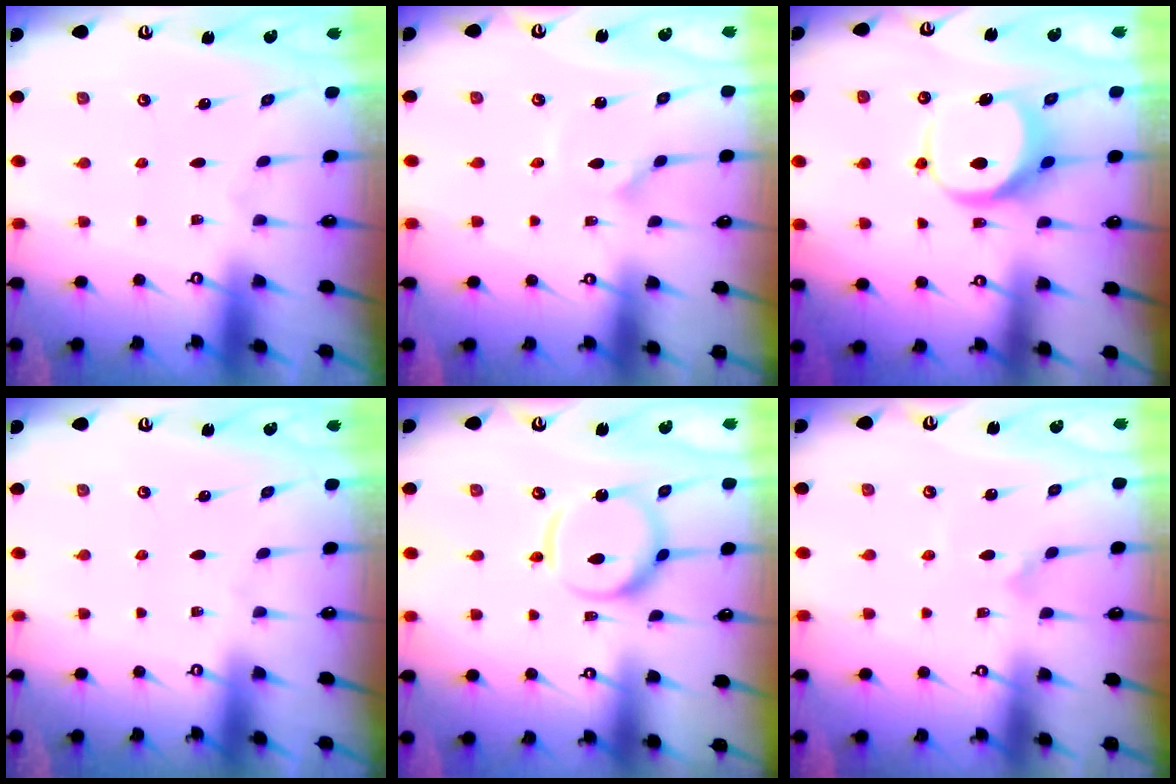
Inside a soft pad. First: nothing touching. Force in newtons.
{"total": 0.0}
{"total": 8.4, "press": 8.3, "slide": 1.2}
{"total": 0.0}
{"total": 12.6, "press": 12.5, "slide": 1.3}
{"total": 2.7, "press": 2.6, "slide": 0.5}